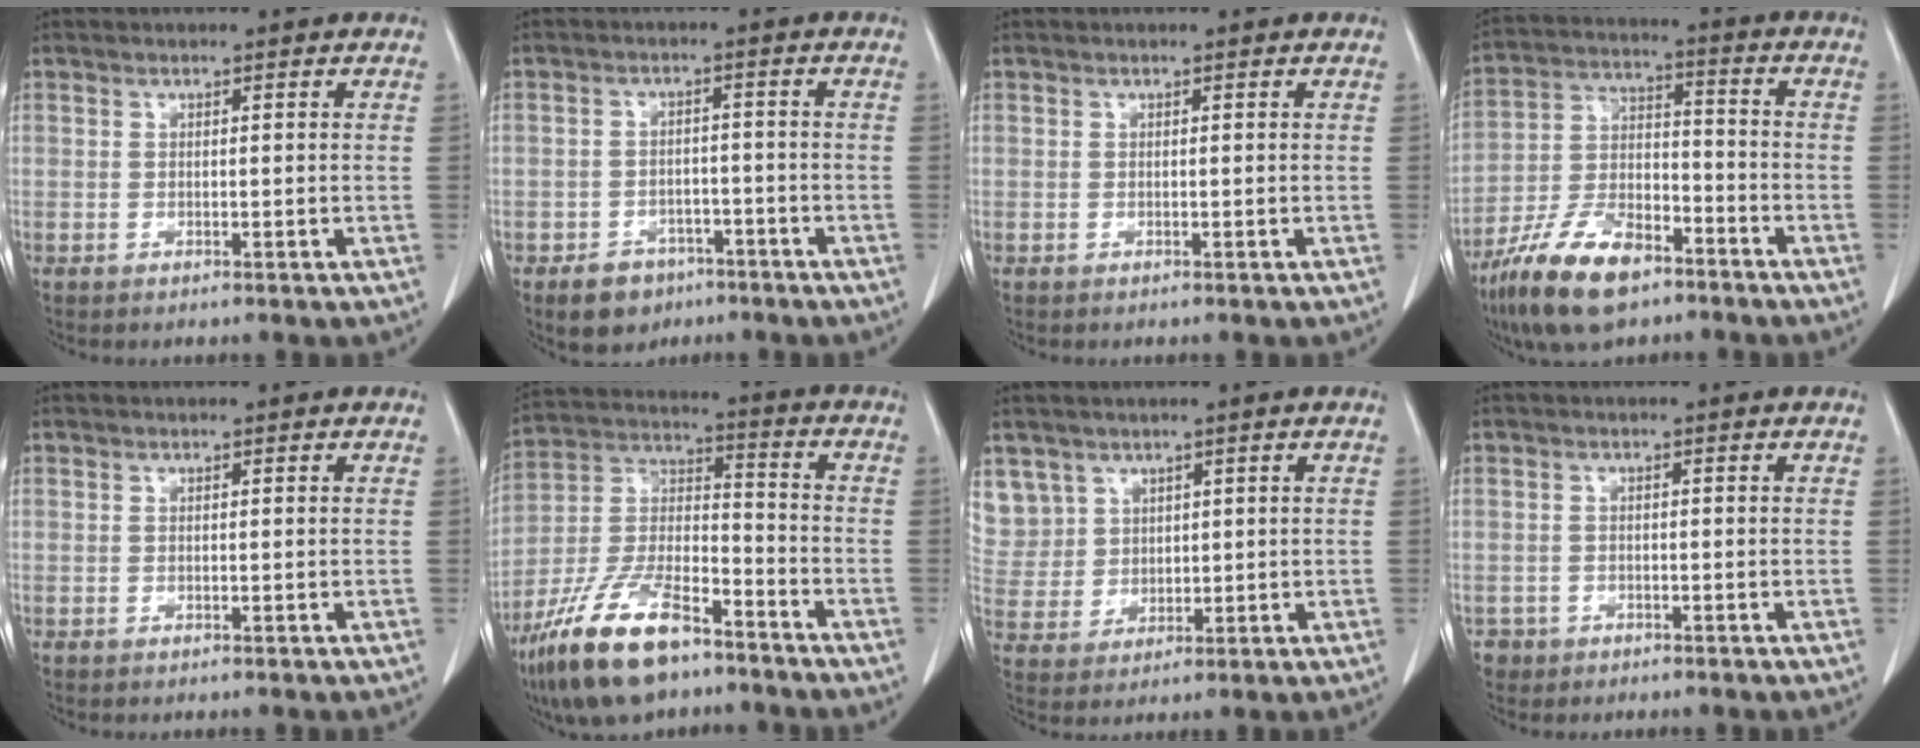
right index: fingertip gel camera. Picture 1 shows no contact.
{"total": 5.7, "force": [-3.6, 4.1, 1.9], "torque": [-0.030, 0.006, -0.048]}
{"total": 0.0}
{"total": 14.1, "force": [-9.3, 5.4, 9.0], "torque": [-0.178, -0.004, -0.174]}
{"total": 0.0}
{"total": 16.8, "force": [-11.5, 5.4, 10.9], "torque": [-0.231, -0.006, -0.214]}
{"total": 8.9, "force": [4.8, 7.4, 0.4], "torque": [-0.021, 0.020, 0.119]}
{"total": 1.8, "force": [-0.9, 1.5, -0.1], "torque": [0.000, 0.008, -0.016]}